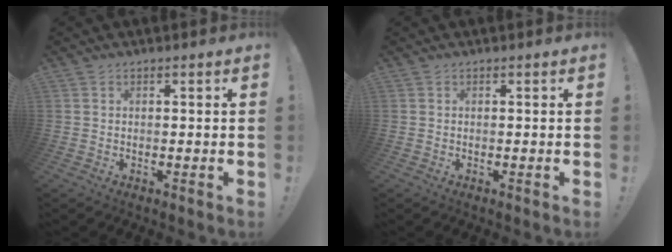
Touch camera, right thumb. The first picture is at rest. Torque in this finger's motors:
{"motor_torque": [0.00, 0.00, 0.00, 0.00, 0.00]}